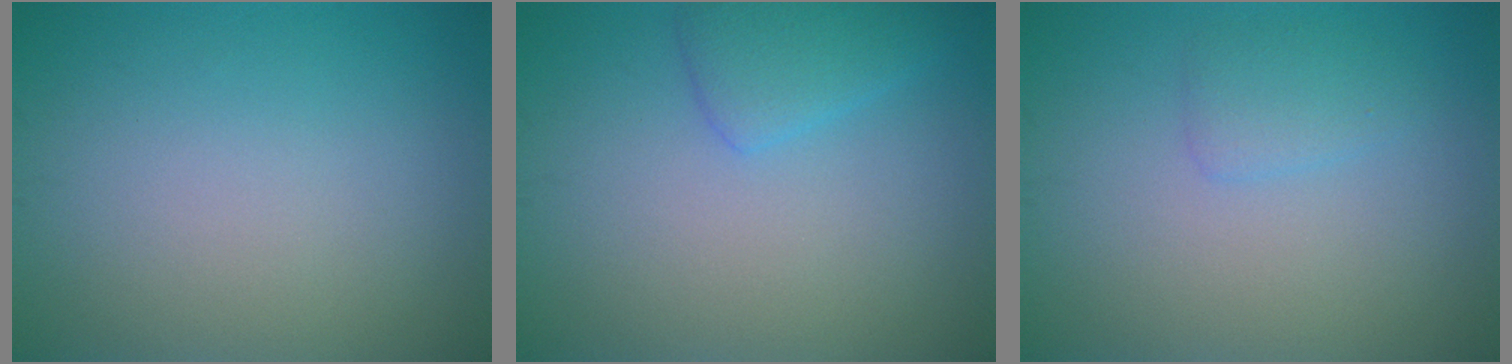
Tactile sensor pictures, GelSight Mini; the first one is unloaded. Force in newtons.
{"total": 2.5, "press": 2.5, "slide": 0.0}
{"total": 1.5, "press": 1.5, "slide": 0.1}